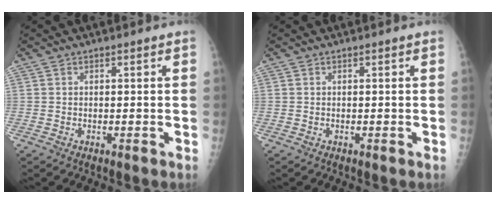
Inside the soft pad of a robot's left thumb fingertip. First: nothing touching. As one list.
[{"total": 0.0}]